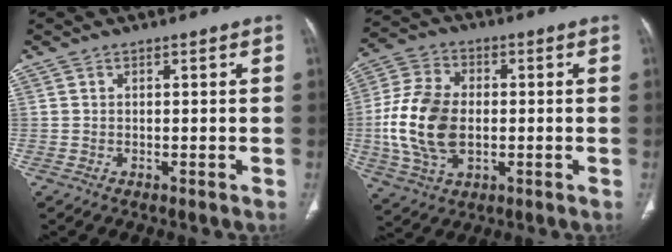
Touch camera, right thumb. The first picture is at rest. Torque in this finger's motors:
{"motor_torque": [1.96, 1.12, 1.05, -1.67, 0.33]}